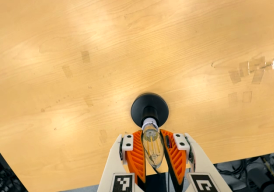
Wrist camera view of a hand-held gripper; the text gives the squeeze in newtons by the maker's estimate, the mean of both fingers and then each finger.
{"total": 19.5, "left": 18.8, "right": 20.1}